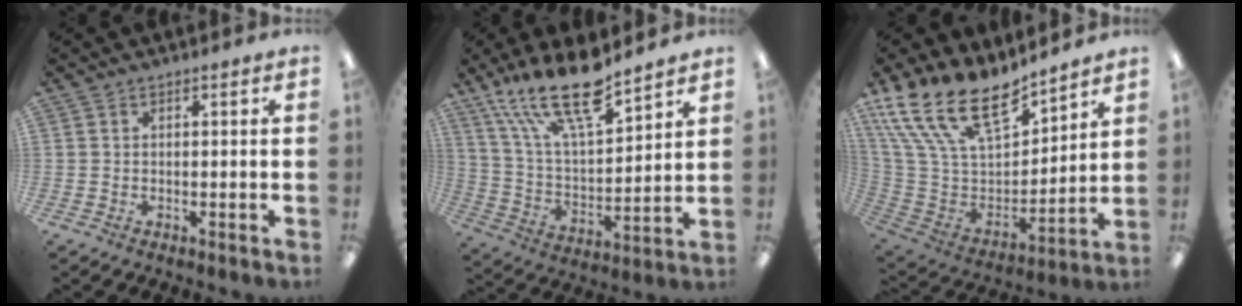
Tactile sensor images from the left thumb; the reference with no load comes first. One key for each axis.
{"total": 19.7, "fx": 14.5, "fy": 6.3, "fz": 11.8, "tx": -0.236, "ty": -0.080, "tz": 0.251}
{"total": 20.6, "fx": 14.4, "fy": 9.6, "fz": 11.2, "tx": -0.233, "ty": -0.102, "tz": 0.261}